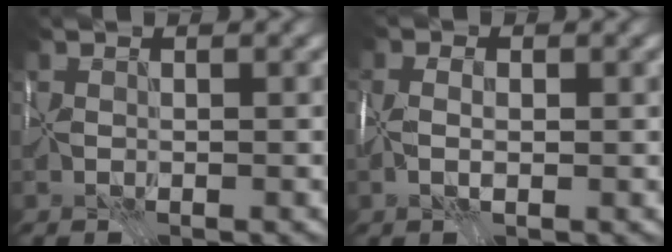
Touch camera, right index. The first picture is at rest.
{"total": 3.5, "force": [-0.2, 2.1, 2.7], "torque": [-0.054, 0.007, -0.007]}